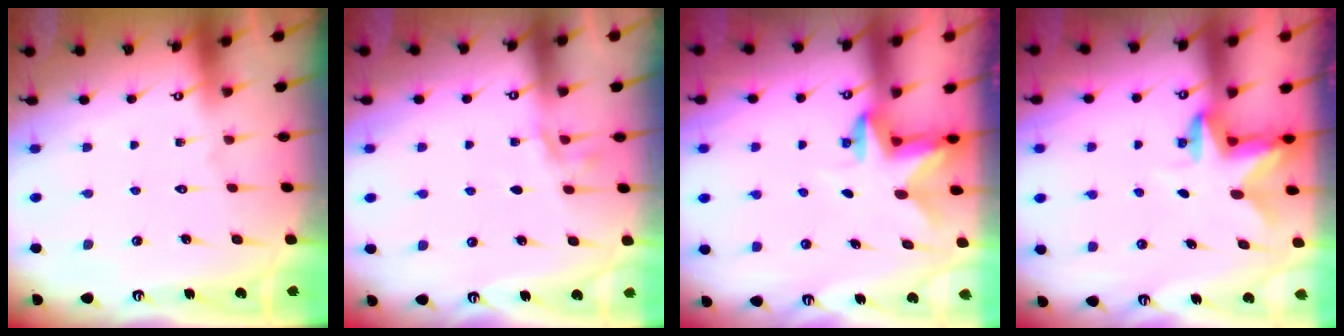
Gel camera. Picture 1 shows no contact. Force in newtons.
{"total": 3.3, "press": 2.9, "slide": 1.7}
{"total": 2.8, "press": 2.8, "slide": 0.6}
{"total": 2.8, "press": 2.8, "slide": 0.5}